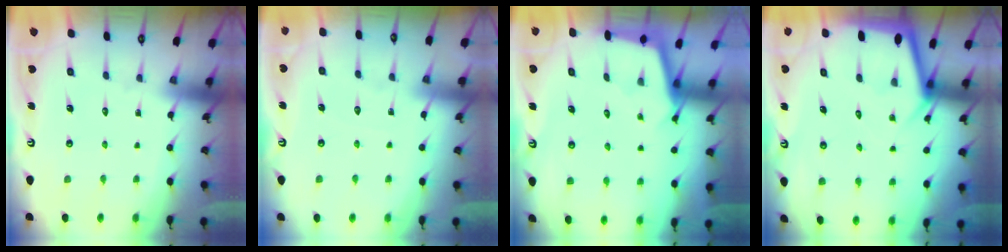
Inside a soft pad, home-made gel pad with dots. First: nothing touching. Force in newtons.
{"total": 2.7, "press": 2.7, "slide": 0.4}
{"total": 2.5, "press": 2.5, "slide": 0.2}
{"total": 3.5, "press": 3.4, "slide": 0.4}